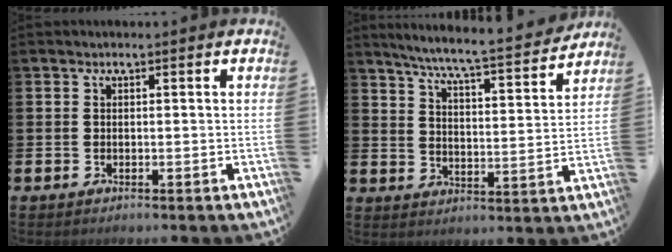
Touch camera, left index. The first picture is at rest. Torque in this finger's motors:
{"motor_torque": [0.86, -1.28, 0.44, 0.17]}